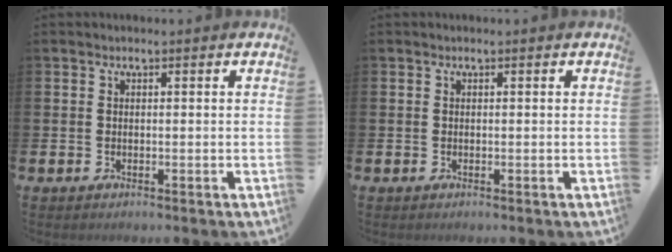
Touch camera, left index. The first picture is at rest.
{"total": 0.0}